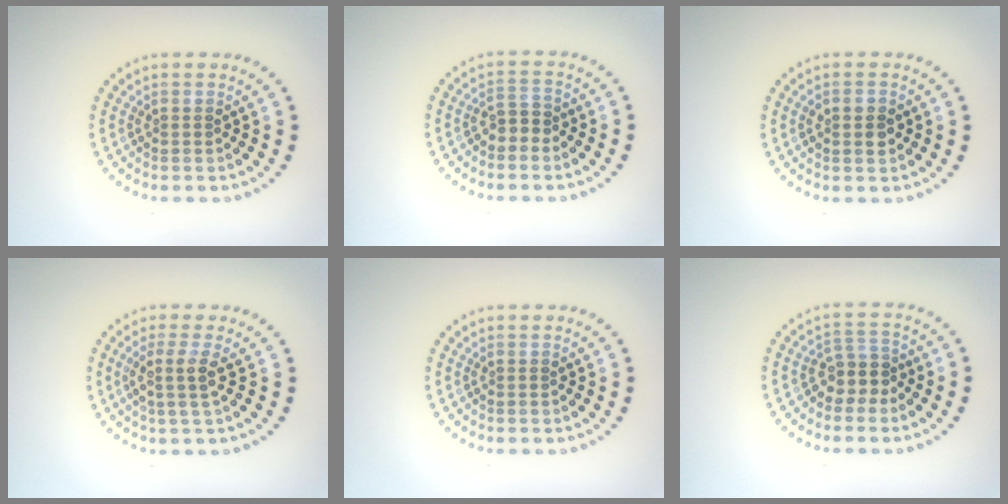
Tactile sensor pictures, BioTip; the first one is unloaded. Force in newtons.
{"total": 1.9, "press": 1.6, "slide": 1.0}
{"total": 2.4, "press": 2.4, "slide": 0.1}
{"total": 2.2, "press": 1.9, "slide": 1.2}
{"total": 0.0}
{"total": 2.6, "press": 2.2, "slide": 1.5}